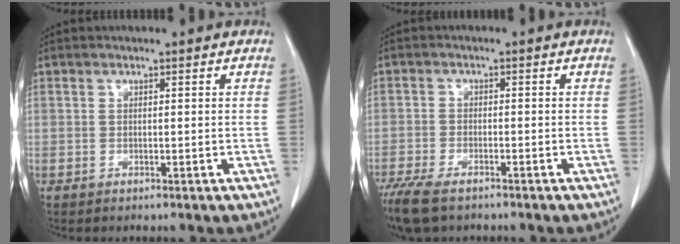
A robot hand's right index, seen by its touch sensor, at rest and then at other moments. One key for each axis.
{"total": 8.2, "fx": -6.3, "fy": 2.7, "fz": 4.6, "tx": -0.083, "ty": -0.017, "tz": -0.106}